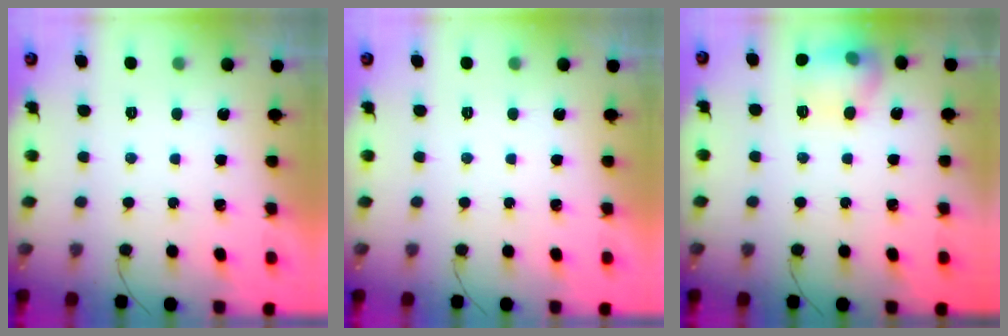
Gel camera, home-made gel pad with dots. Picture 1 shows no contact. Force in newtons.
{"total": 0.0}
{"total": 12.0, "press": 12.0, "slide": 1.0}